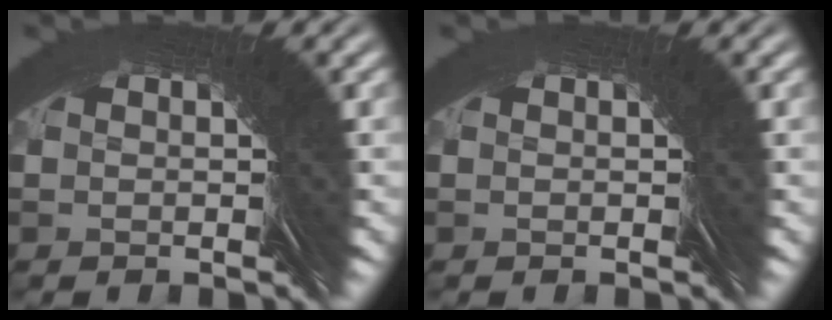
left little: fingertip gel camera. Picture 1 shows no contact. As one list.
[{"total": 0.0}]